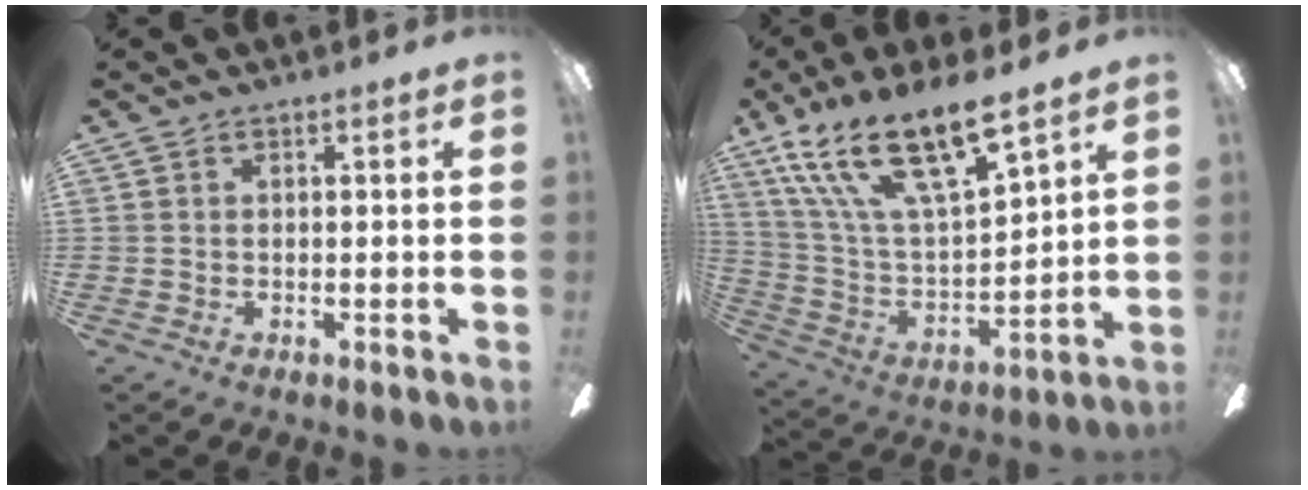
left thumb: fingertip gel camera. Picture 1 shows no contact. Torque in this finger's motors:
{"motor_torque": [0.37, 1.01, 1.31, -1.45, 0.60]}